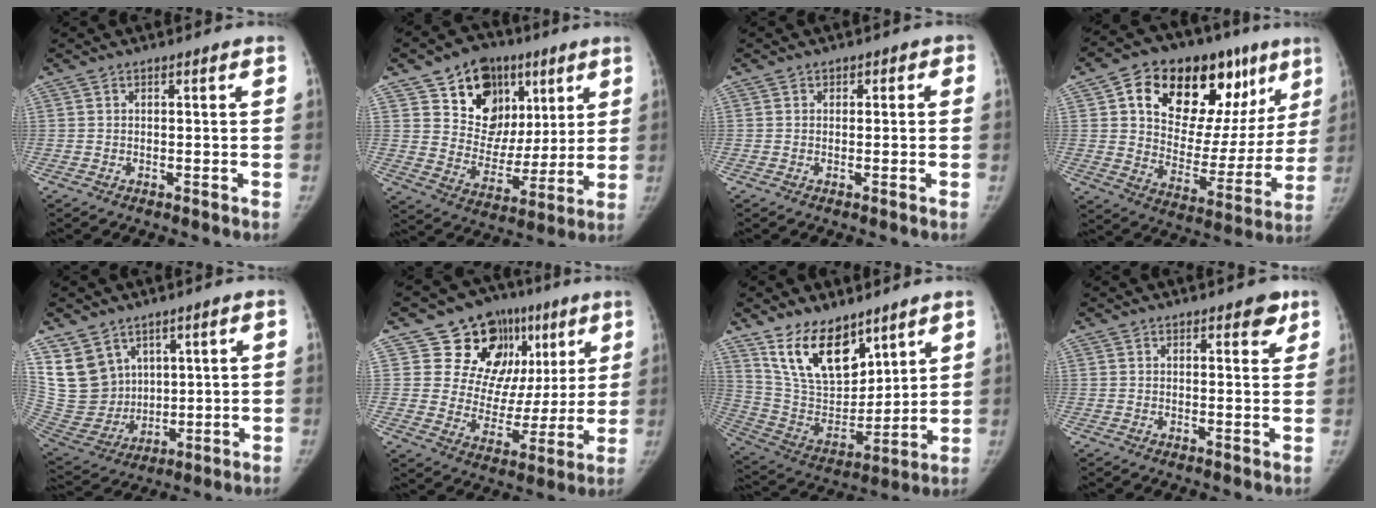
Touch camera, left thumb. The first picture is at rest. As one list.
[{"total": 18.4, "force": [8.8, 14.0, 8.0], "torque": [-0.067, -0.019, 0.148]}, {"total": 1.5, "force": [0.1, 1.4, 0.4], "torque": [0.016, 0.005, -0.007]}, {"total": 28.0, "force": [13.2, 15.9, 18.8], "torque": [-0.224, 0.000, 0.209]}, {"total": 13.5, "force": [6.9, 10.6, 4.7], "torque": [-0.066, -0.029, 0.161]}, {"total": 19.7, "force": [8.7, 14.1, 10.5], "torque": [-0.077, -0.004, 0.138]}, {"total": 16.9, "force": [11.2, 8.9, 9.0], "torque": [-0.114, -0.065, 0.224]}, {"total": 3.3, "force": [2.1, 1.7, 1.9], "torque": [0.000, -0.008, 0.022]}]